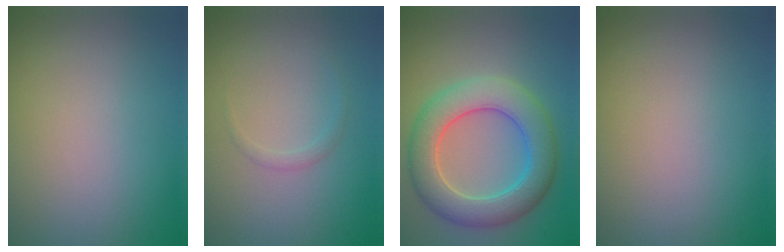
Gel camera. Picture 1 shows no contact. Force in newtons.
{"total": 0.8, "press": 0.8, "slide": 0.1}
{"total": 7.1, "press": 7.1, "slide": 0.3}
{"total": 0.0}